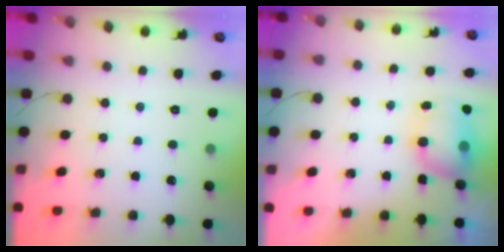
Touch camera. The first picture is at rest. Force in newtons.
{"total": 11.2, "press": 9.0, "slide": 6.7}